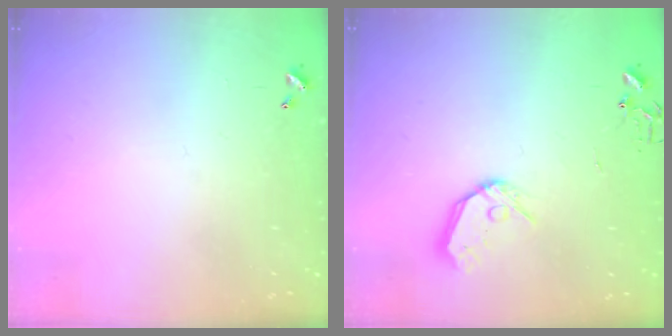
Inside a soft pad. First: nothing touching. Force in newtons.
{"total": 10.5, "press": 10.5, "slide": 1.3}